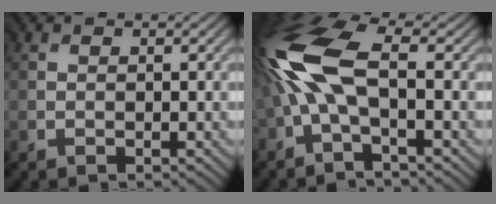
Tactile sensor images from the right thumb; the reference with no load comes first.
{"total": 11.9, "force": [-0.1, 4.7, 10.9], "torque": [-0.260, 0.022, -0.015]}